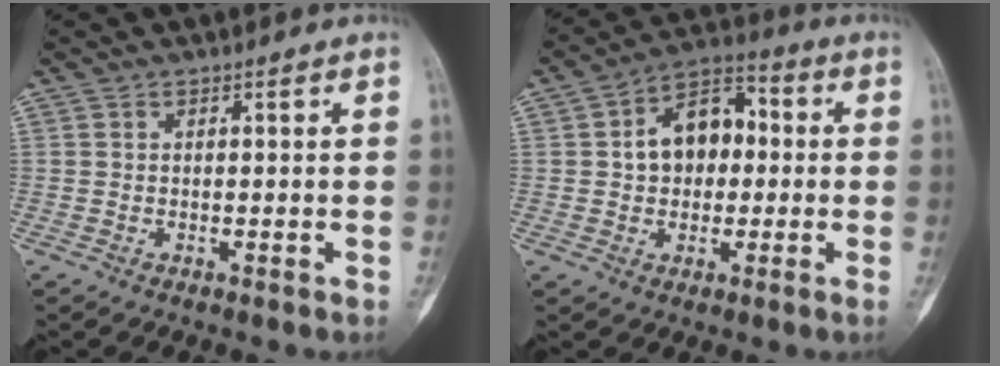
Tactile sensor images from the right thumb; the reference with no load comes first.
{"total": 11.2, "force": [0.9, 7.7, 8.0], "torque": [-0.100, 0.029, 0.005]}